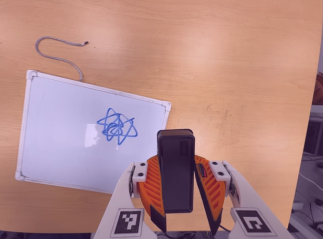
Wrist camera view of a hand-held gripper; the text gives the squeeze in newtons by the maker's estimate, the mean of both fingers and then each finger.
{"total": 6.5, "left": 6.5, "right": 6.6}